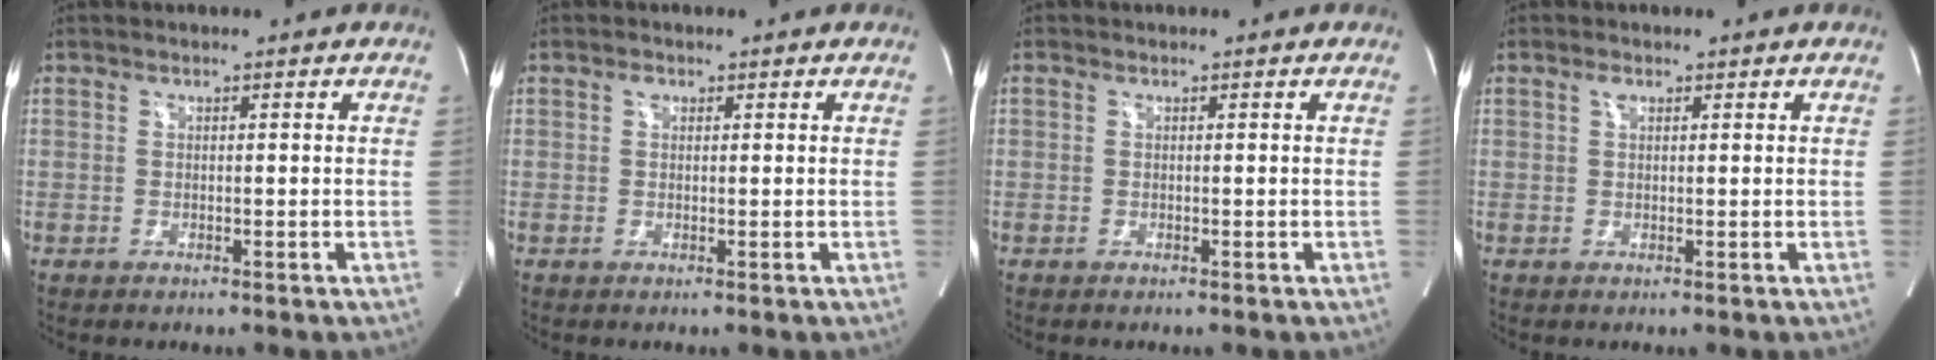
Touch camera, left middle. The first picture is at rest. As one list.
[{"total": 0.8, "force": [0.4, 0.6, 0.4], "torque": [-0.007, 0.003, 0.006]}, {"total": 2.0, "force": [-0.8, -1.0, -1.6], "torque": [0.041, -0.008, -0.015]}, {"total": 1.0, "force": [0.6, 0.5, 0.7], "torque": [-0.017, 0.006, 0.010]}]